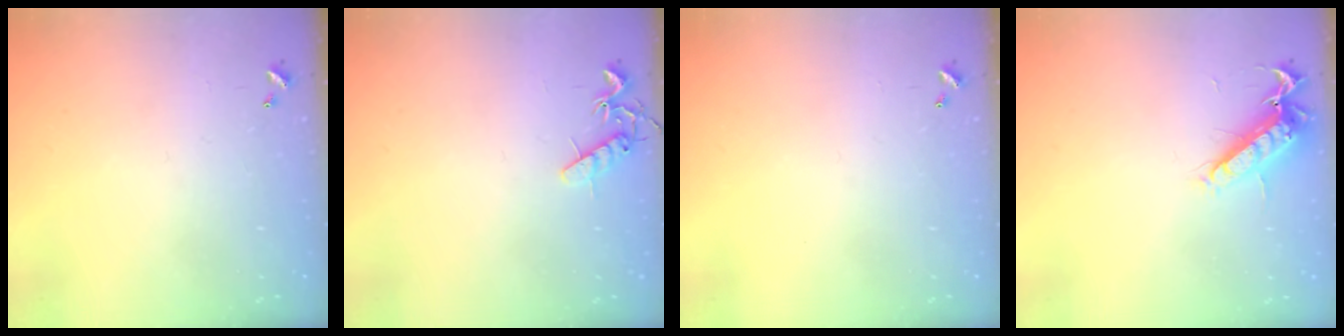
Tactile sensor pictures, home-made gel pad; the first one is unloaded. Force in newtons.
{"total": 8.0, "press": 8.0, "slide": 0.4}
{"total": 0.0}
{"total": 12.9, "press": 12.8, "slide": 1.4}